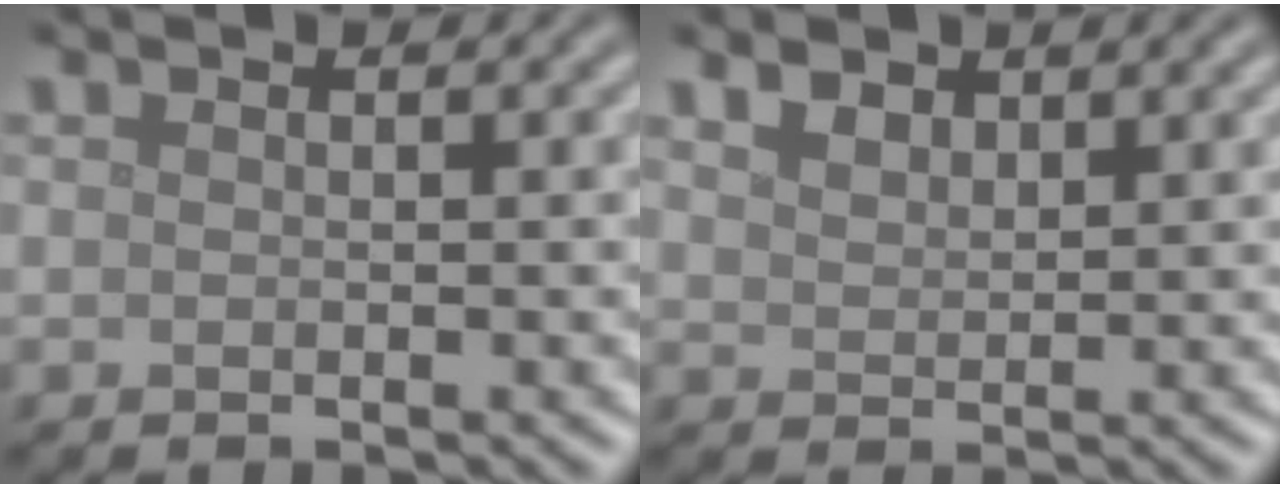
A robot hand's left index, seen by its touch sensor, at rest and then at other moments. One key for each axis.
{"total": 2.2, "fx": 1.8, "fy": 1.1, "fz": 0.8, "tx": -0.020, "ty": 0.000, "tz": 0.036}